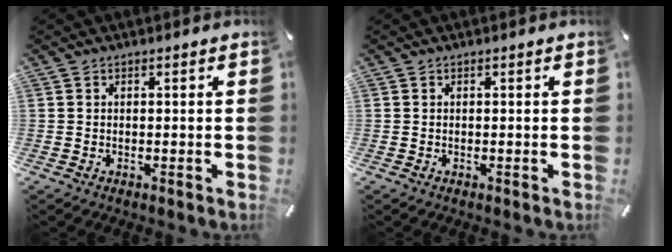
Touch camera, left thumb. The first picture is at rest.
{"total": 0.0}